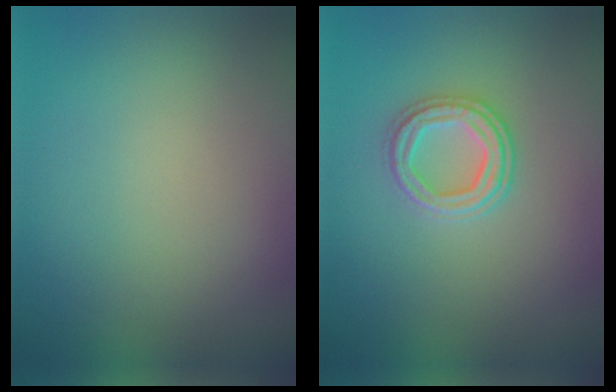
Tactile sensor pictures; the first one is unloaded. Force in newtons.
{"total": 2.8, "press": 2.7, "slide": 0.8}